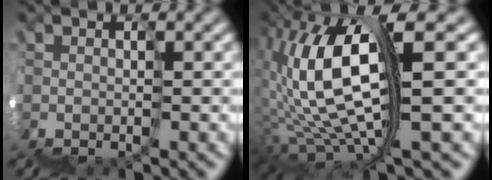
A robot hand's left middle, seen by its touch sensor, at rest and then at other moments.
{"total": 8.6, "force": [2.6, 1.7, 8.0], "torque": [-0.176, 0.036, 0.049]}